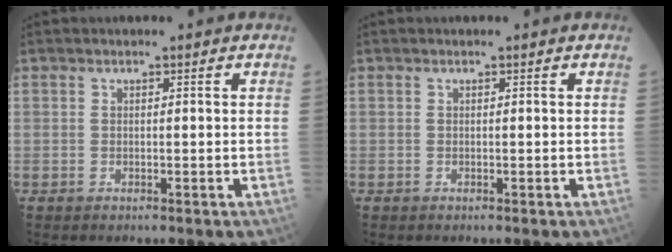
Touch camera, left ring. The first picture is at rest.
{"total": 0.0}